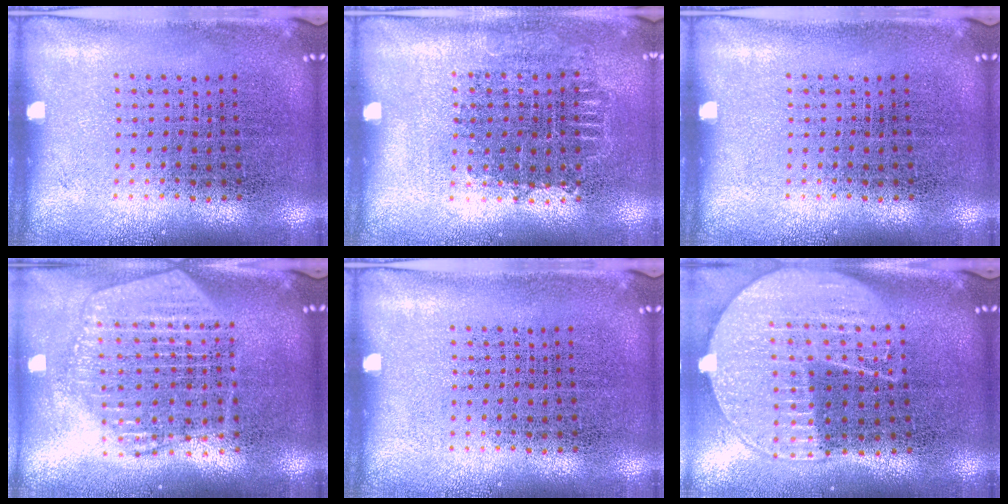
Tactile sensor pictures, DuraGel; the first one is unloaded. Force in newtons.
{"total": 0.7, "press": 0.7, "slide": 0.3}
{"total": 0.0}
{"total": 2.3, "press": 2.1, "slide": 1.1}
{"total": 0.0}
{"total": 2.0, "press": 1.8, "slide": 1.0}